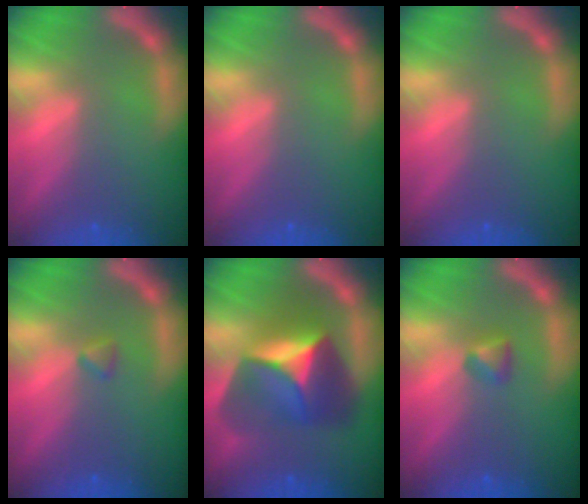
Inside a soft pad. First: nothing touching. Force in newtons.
{"total": 0.0}
{"total": 0.0}
{"total": 0.9}
{"total": 9.0}
{"total": 1.4}